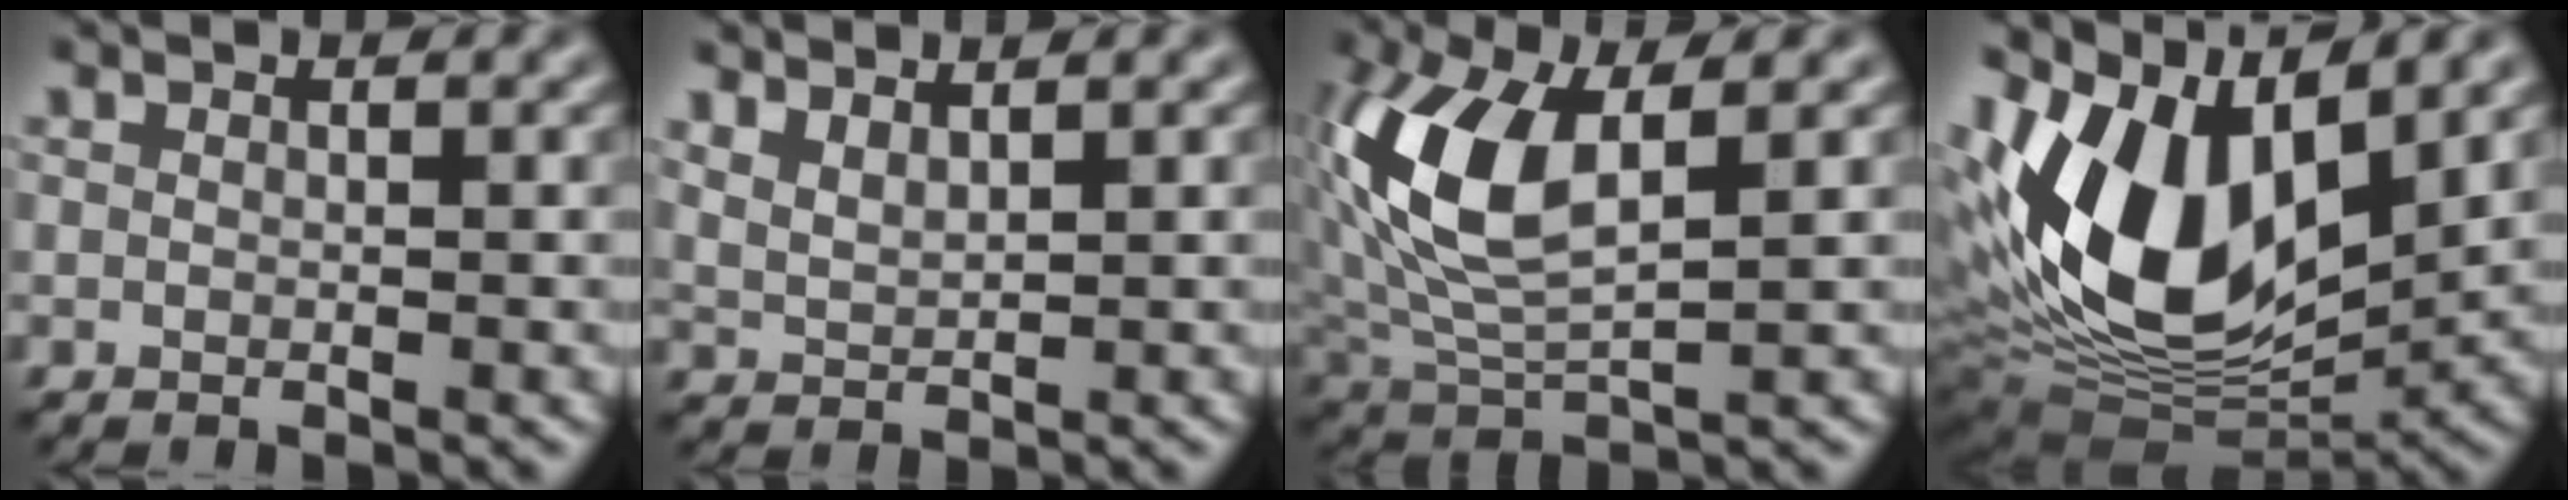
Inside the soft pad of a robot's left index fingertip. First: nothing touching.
{"total": 2.3, "force": [2.0, 0.7, 1.0], "torque": [-0.013, 0.006, 0.037]}
{"total": 9.6, "force": [1.5, 4.8, 8.1], "torque": [-0.187, 0.006, 0.028]}
{"total": 13.8, "force": [2.6, 7.7, 11.1], "torque": [-0.220, -0.003, 0.048]}